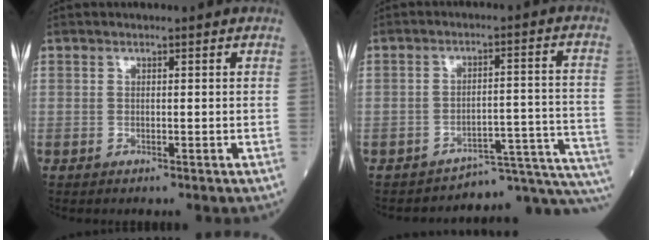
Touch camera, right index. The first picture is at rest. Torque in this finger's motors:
{"motor_torque": [-1.20, -0.94, -0.22, -0.21]}